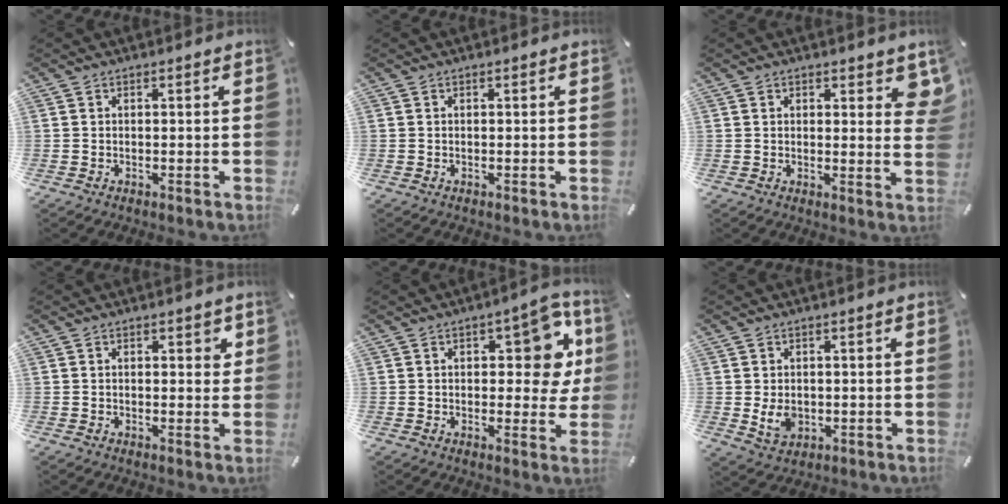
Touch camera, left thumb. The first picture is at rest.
{"total": 0.0}
{"total": 4.2, "force": [2.3, 2.2, 2.7], "torque": [-0.008, -0.014, 0.033]}
{"total": 2.2, "force": [0.7, 1.3, 1.7], "torque": [-0.011, -0.003, 0.005]}
{"total": 12.9, "force": [3.6, 6.6, 10.5], "torque": [-0.119, -0.012, 0.053]}
{"total": 5.0, "force": [-0.3, 4.1, 3.0], "torque": [-0.049, -0.004, -0.006]}